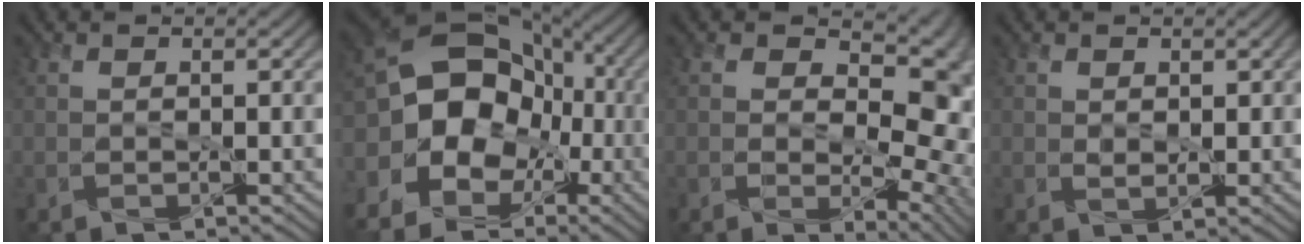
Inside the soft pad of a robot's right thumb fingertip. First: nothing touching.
{"total": 16.8, "force": [-0.9, 12.7, 11.0], "torque": [-0.230, 0.005, -0.032]}
{"total": 11.9, "force": [1.0, 7.0, 9.6], "torque": [-0.123, -0.009, 0.017]}
{"total": 1.8, "force": [0.6, 1.2, 1.2], "torque": [-0.032, -0.002, 0.008]}